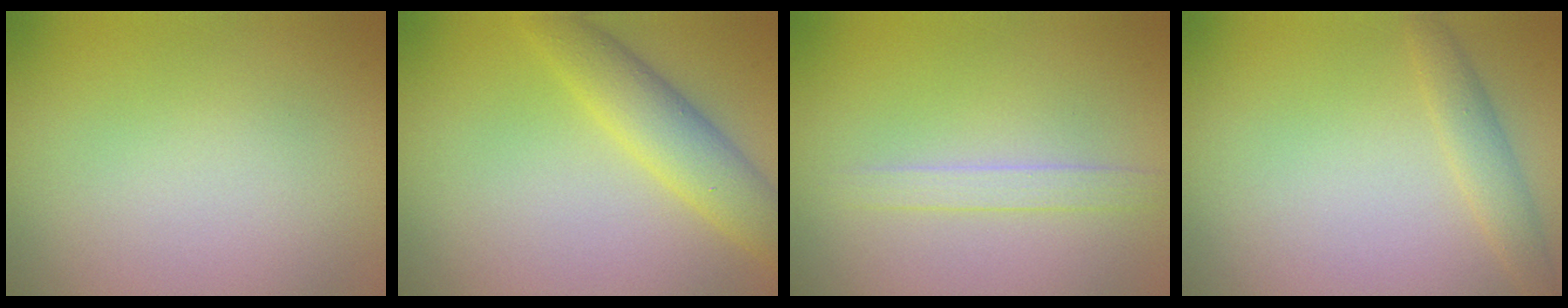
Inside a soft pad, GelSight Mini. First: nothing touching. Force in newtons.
{"total": 4.1, "press": 4.1, "slide": 0.1}
{"total": 1.5, "press": 1.4, "slide": 0.1}
{"total": 1.8, "press": 1.8, "slide": 0.2}